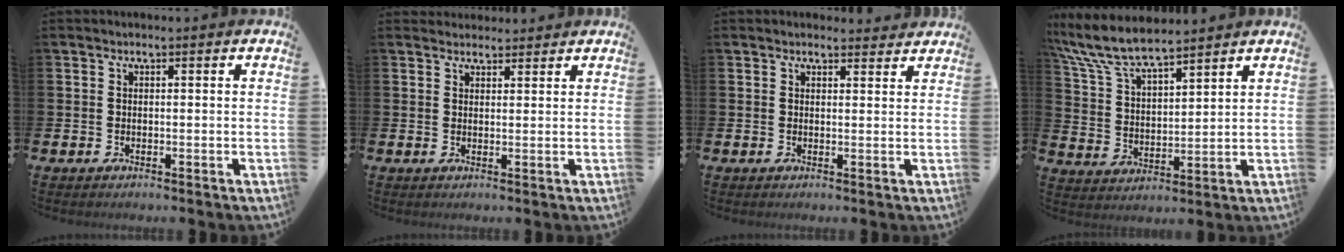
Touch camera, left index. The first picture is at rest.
{"total": 2.3, "force": [2.2, 0.7, -0.1], "torque": [0.014, -0.010, 0.037]}
{"total": 1.7, "force": [1.7, 0.3, 0.0], "torque": [0.012, -0.009, 0.027]}
{"total": 8.2, "force": [7.7, 1.2, 2.8], "torque": [-0.084, -0.035, 0.137]}